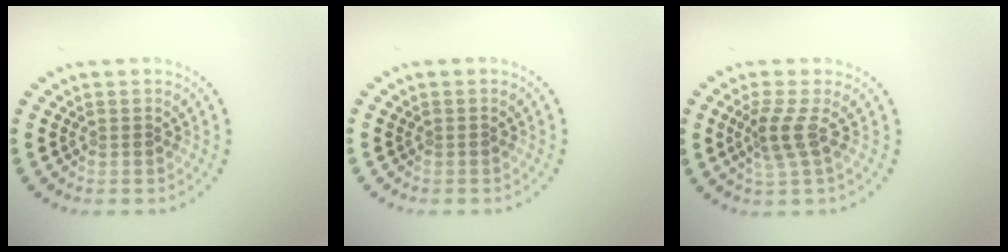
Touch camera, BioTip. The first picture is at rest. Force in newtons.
{"total": 0.0}
{"total": 2.3, "press": 1.7, "slide": 1.4}